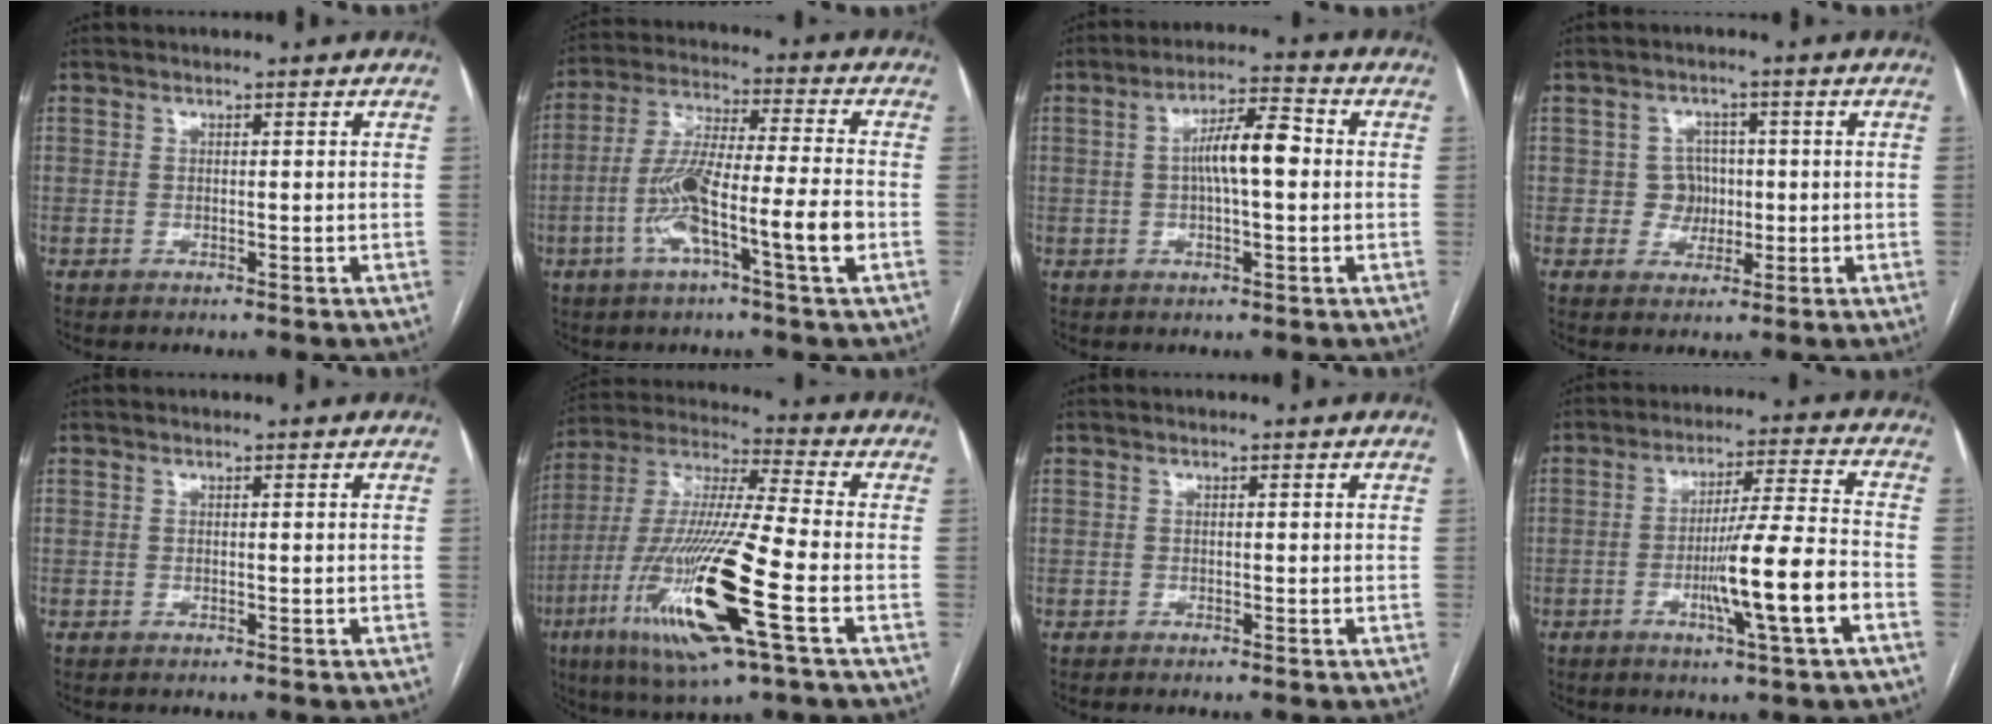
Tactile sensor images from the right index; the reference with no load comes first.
{"total": 13.1, "force": [-4.3, 0.3, 12.4], "torque": [-0.237, 0.004, -0.083]}
{"total": 7.5, "force": [0.3, 1.6, 7.3], "torque": [-0.132, 0.021, 0.003]}
{"total": 3.8, "force": [-0.1, 3.7, 0.8], "torque": [0.000, 0.013, 0.002]}
{"total": 0.0}
{"total": 21.4, "force": [-7.4, 1.6, 20.0], "torque": [-0.430, -0.033, -0.140]}
{"total": 0.0}
{"total": 11.7, "force": [-4.0, -0.8, 10.9], "torque": [-0.187, -0.005, -0.068]}